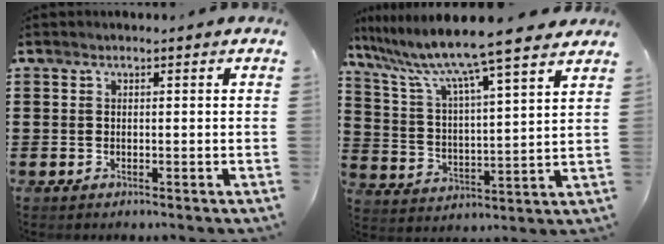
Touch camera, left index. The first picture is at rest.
{"total": 9.6, "force": [8.3, -0.7, 4.8], "torque": [-0.126, -0.052, 0.134]}